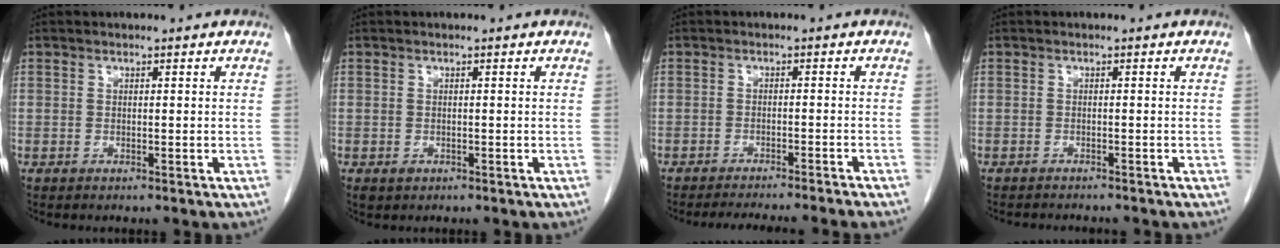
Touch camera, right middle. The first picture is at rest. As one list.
[{"total": 1.0, "force": [-0.4, 0.8, 0.4], "torque": [-0.007, 0.002, 0.000]}, {"total": 9.9, "force": [-9.0, -0.8, 4.0], "torque": [-0.033, -0.014, -0.119]}, {"total": 5.2, "force": [-4.8, 1.1, 1.8], "torque": [-0.020, -0.004, -0.062]}]